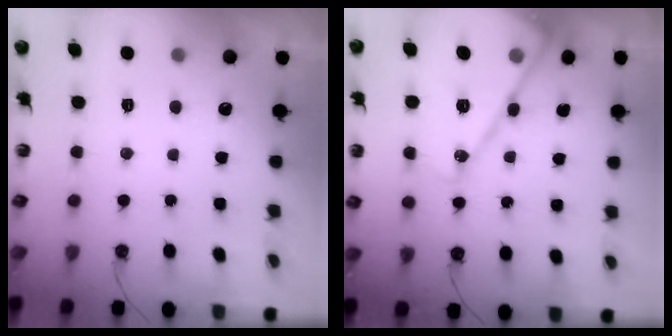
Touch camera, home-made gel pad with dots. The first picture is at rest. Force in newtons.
{"total": 17.4, "press": 17.3, "slide": 1.7}